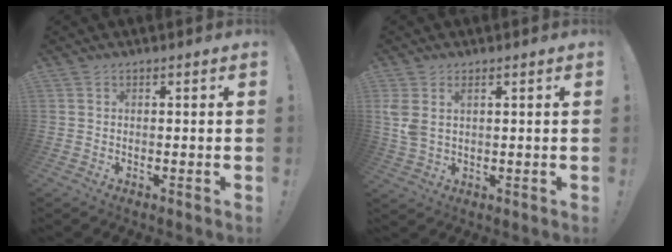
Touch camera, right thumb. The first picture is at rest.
{"total": 4.3, "force": [2.0, 2.2, 3.1], "torque": [-0.060, -0.009, 0.035]}